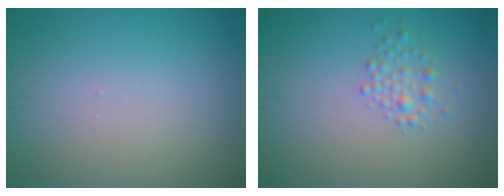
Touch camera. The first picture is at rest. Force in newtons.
{"total": 1.7, "press": 1.7, "slide": 0.0}